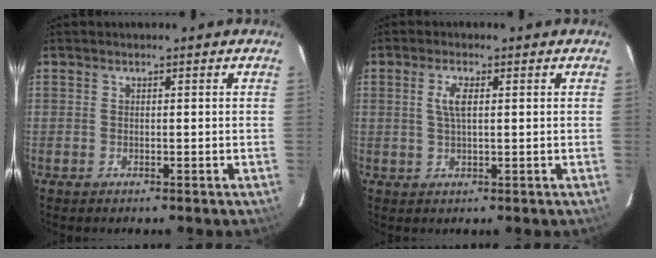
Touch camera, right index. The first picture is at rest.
{"total": 3.2, "force": [0.8, 1.0, 2.9], "torque": [-0.059, 0.003, 0.018]}